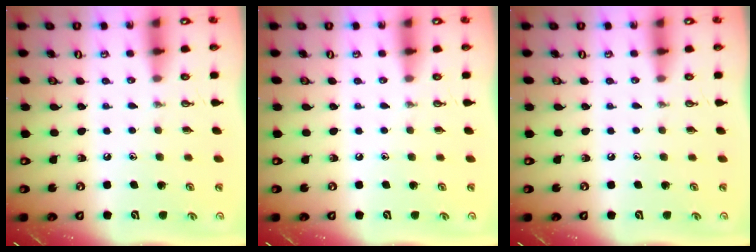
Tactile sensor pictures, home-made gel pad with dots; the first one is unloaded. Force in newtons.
{"total": 0.0}
{"total": 0.0}